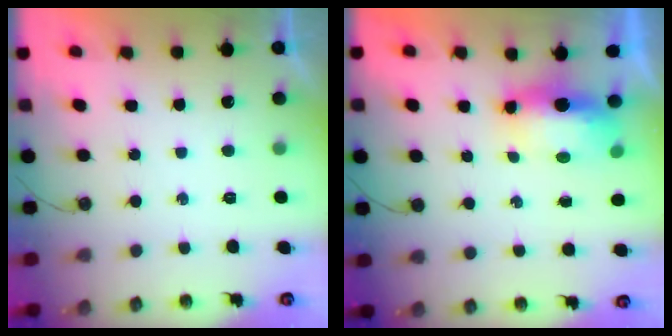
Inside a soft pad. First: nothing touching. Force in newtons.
{"total": 7.1, "press": 7.1, "slide": 0.5}